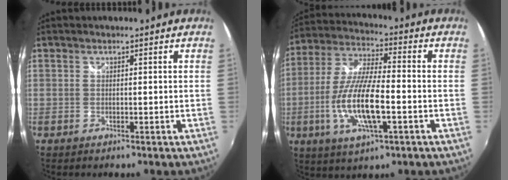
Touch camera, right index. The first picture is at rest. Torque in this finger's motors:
{"motor_torque": [0.52, -0.25, 0.55, 0.21]}